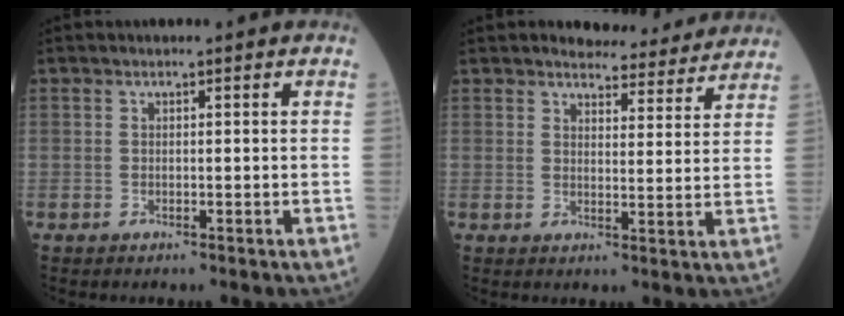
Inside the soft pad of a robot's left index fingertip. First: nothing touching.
{"total": 7.9, "force": [7.7, 1.8, 1.0], "torque": [-0.005, -0.010, 0.086]}